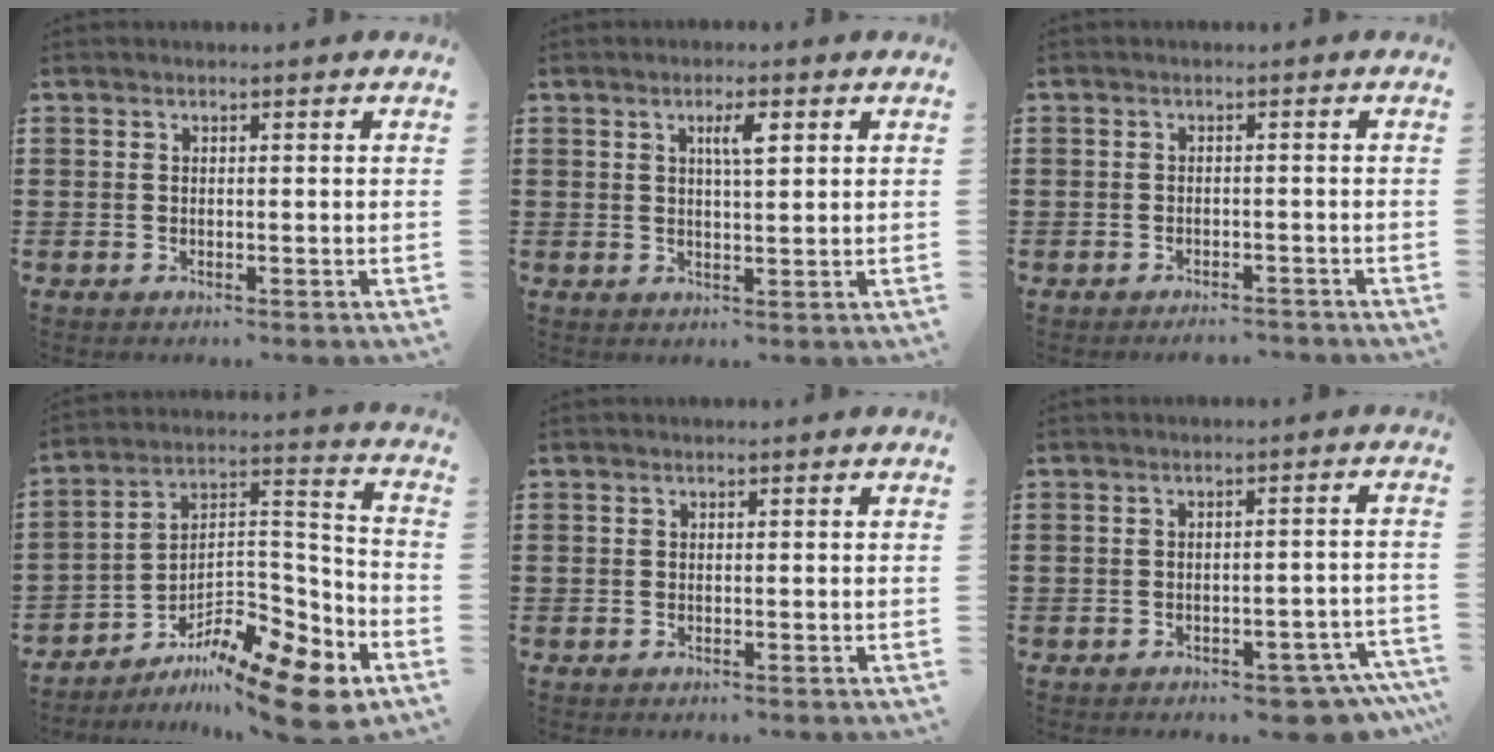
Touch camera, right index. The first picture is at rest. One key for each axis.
{"total": 3.6, "fx": 1.4, "fy": 0.8, "fz": 3.2, "tx": -0.058, "ty": 0.004, "tz": 0.018}
{"total": 2.0, "fx": -2.0, "fy": 0.3, "fz": -0.1, "tx": -0.004, "ty": 0.003, "tz": -0.046}
{"total": 12.7, "fx": -8.8, "fy": 2.6, "fz": 8.8, "tx": -0.123, "ty": 0.027, "tz": -0.158}
{"total": 0.0}
{"total": 4.3, "fx": -3.8, "fy": 0.7, "fz": 1.9, "tx": -0.029, "ty": -0.001, "tz": -0.070}